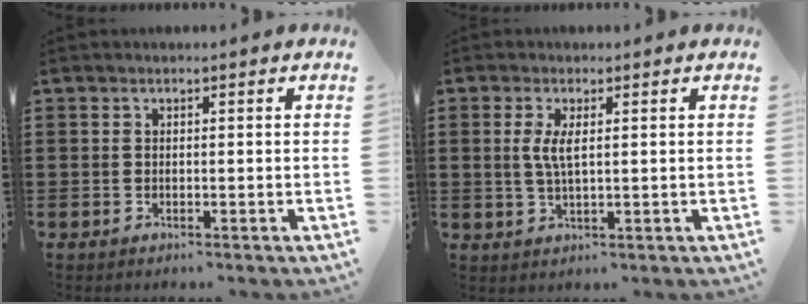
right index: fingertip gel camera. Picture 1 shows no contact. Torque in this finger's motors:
{"motor_torque": [0.15, -0.06, 0.13, 0.05]}